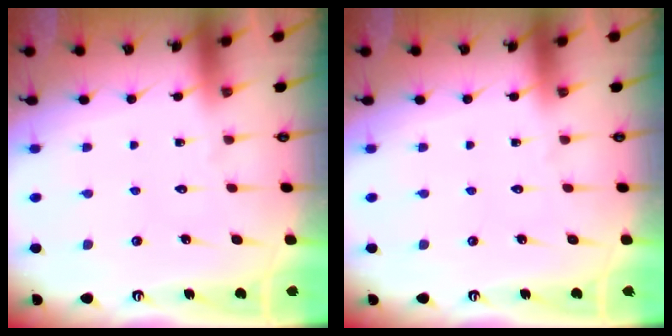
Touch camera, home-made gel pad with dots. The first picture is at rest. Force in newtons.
{"total": 0.0}